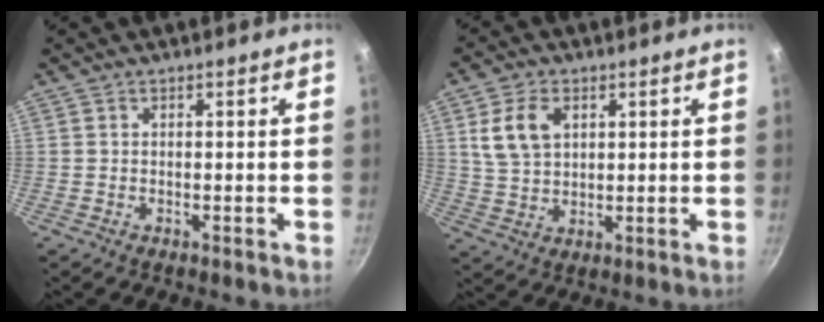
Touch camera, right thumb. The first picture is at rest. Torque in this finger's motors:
{"motor_torque": [-0.56, 0.67, 0.27, -0.03, 0.06]}